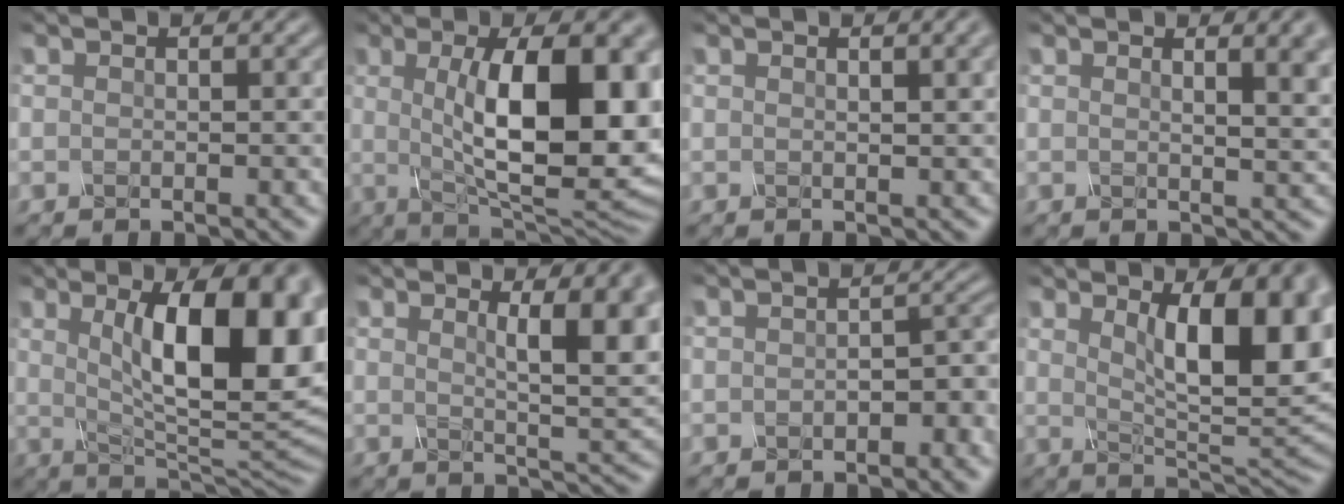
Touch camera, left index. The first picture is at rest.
{"total": 14.0, "force": [1.3, 4.9, 13.1], "torque": [-0.168, 0.002, 0.021]}
{"total": 3.2, "force": [1.4, 1.1, 2.6], "torque": [-0.019, 0.007, 0.014]}
{"total": 5.9, "force": [2.2, 2.3, 5.0], "torque": [-0.023, 0.013, 0.026]}
{"total": 14.2, "force": [3.3, 5.0, 12.9], "torque": [-0.153, 0.005, 0.049]}
{"total": 8.2, "force": [2.6, 2.2, 7.4], "torque": [-0.085, 0.000, 0.039]}
{"total": 2.9, "force": [-1.0, 1.5, 2.3], "torque": [-0.029, 0.003, -0.015]}
{"total": 11.5, "force": [3.3, 3.9, 10.3], "torque": [-0.122, -0.002, 0.050]}